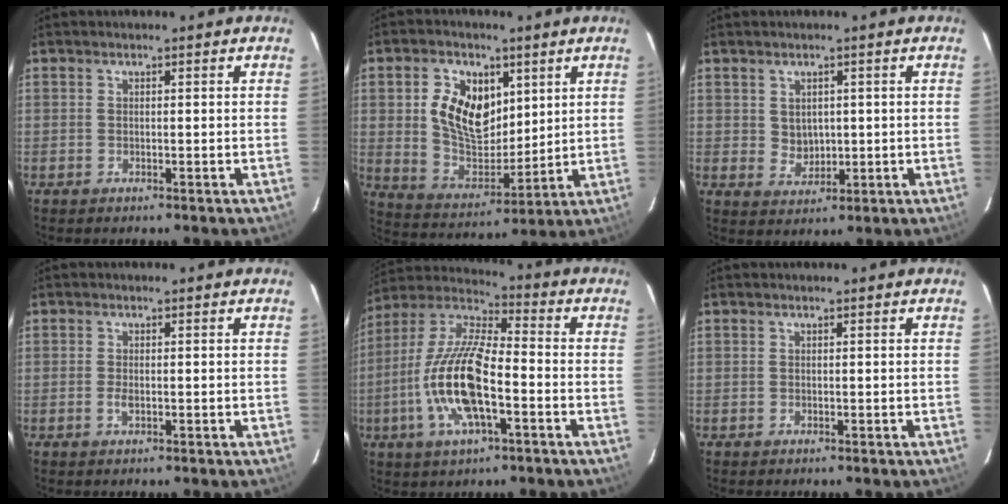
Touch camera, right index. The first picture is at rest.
{"total": 12.8, "force": [3.9, 8.5, 8.8], "torque": [-0.170, 0.012, 0.084]}
{"total": 3.7, "force": [0.8, 3.2, 1.6], "torque": [-0.026, 0.003, 0.025]}
{"total": 1.4, "force": [-0.3, 0.6, 1.2], "torque": [-0.025, -0.001, -0.007]}
{"total": 17.0, "force": [-4.9, 5.7, 15.3], "torque": [-0.313, -0.004, -0.102]}
{"total": 0.0}